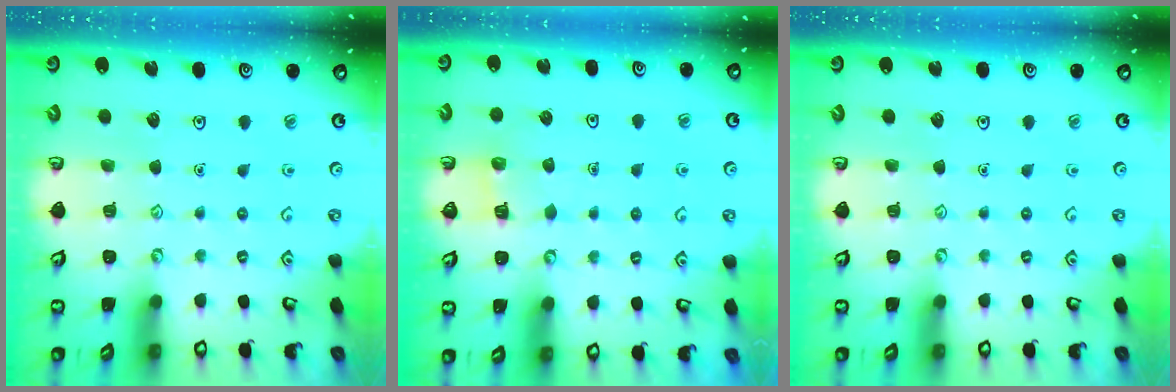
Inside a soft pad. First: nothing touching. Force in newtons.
{"total": 3.4, "press": 3.4, "slide": 0.2}
{"total": 0.0}